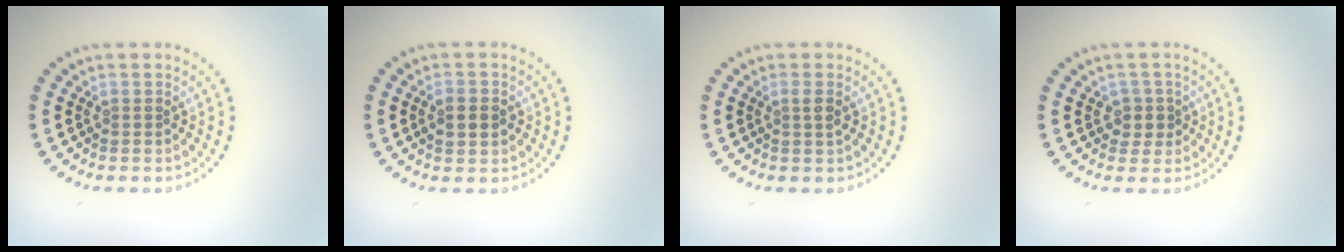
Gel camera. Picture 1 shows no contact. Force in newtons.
{"total": 3.0, "press": 3.0, "slide": 0.0}
{"total": 1.1, "press": 0.9, "slide": 0.6}
{"total": 1.9, "press": 1.6, "slide": 1.1}